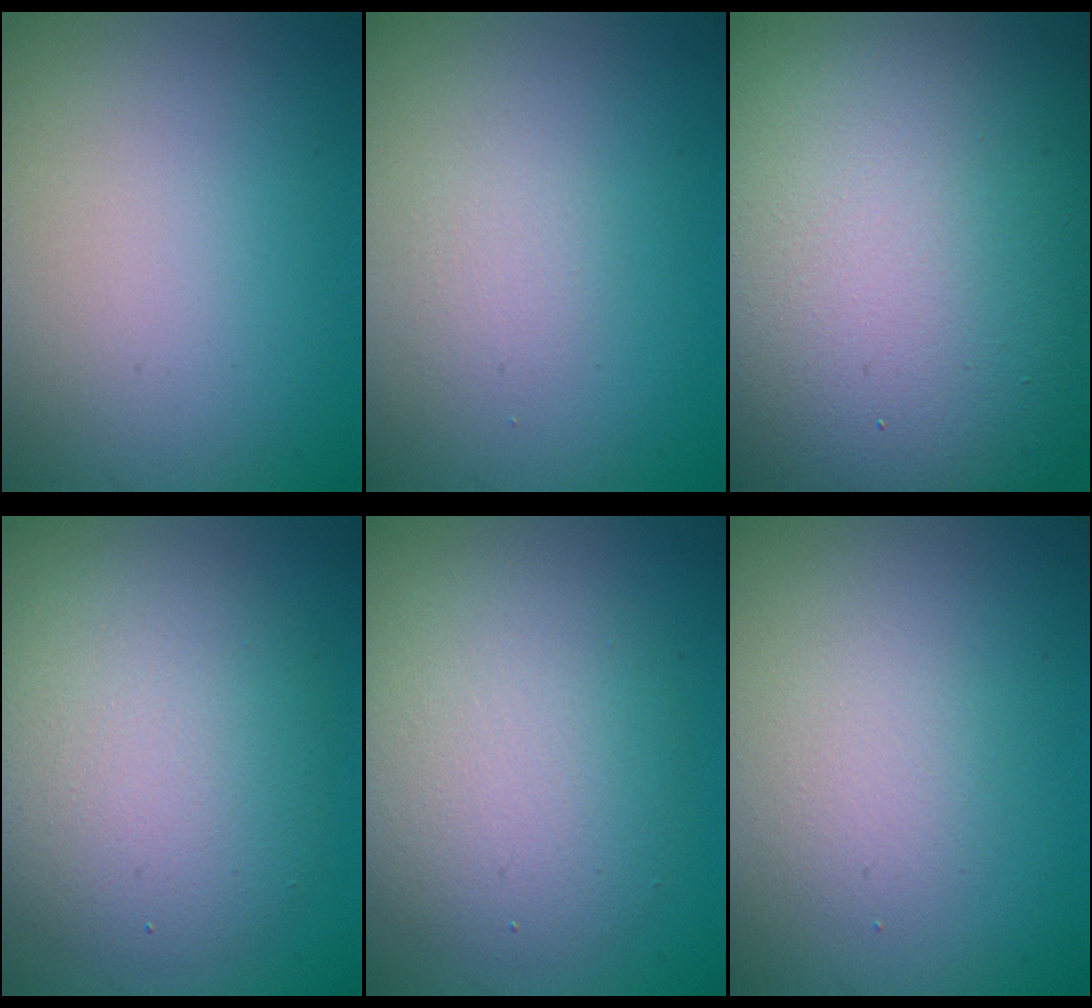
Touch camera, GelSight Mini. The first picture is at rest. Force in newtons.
{"total": 1.1, "press": 1.1, "slide": 0.0}
{"total": 22.9, "press": 22.9, "slide": 1.8}
{"total": 6.5, "press": 6.5, "slide": 0.1}
{"total": 5.6, "press": 5.6, "slide": 0.3}
{"total": 1.9, "press": 1.9, "slide": 0.2}